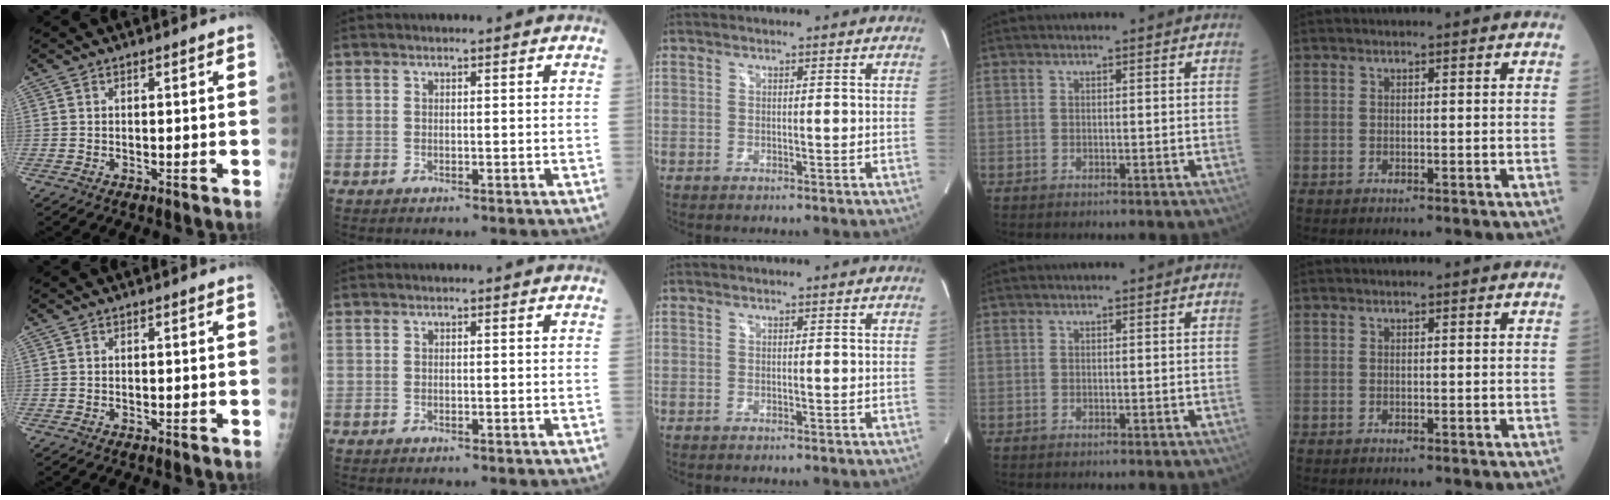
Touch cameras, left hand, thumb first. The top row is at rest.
{}